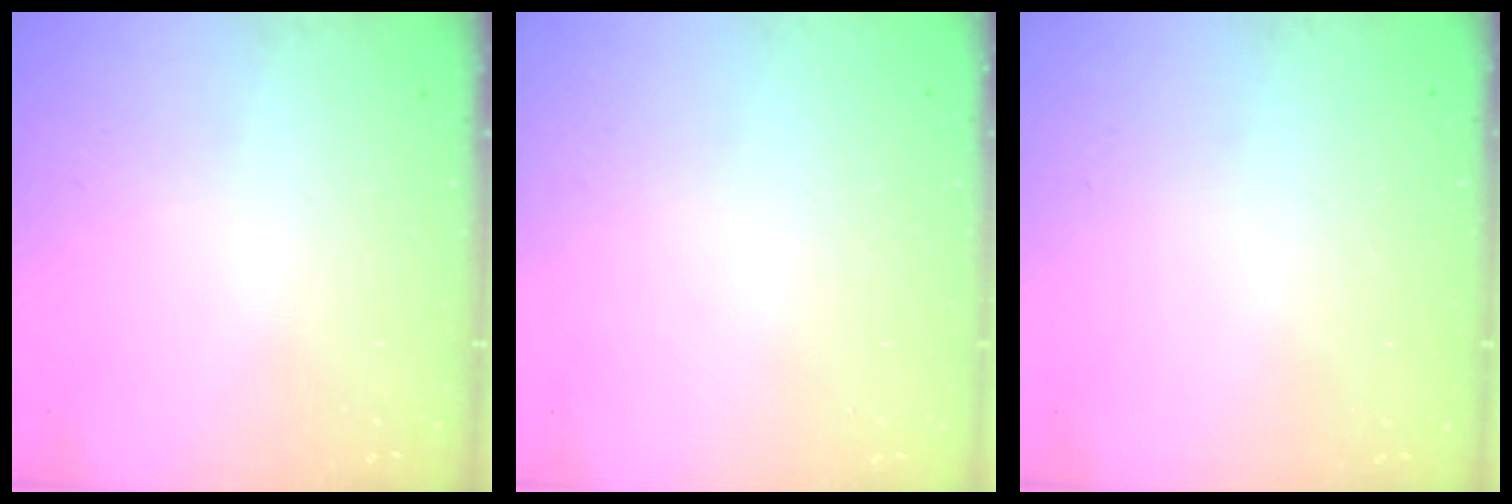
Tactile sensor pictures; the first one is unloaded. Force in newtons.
{"total": 0.0}
{"total": 0.0}